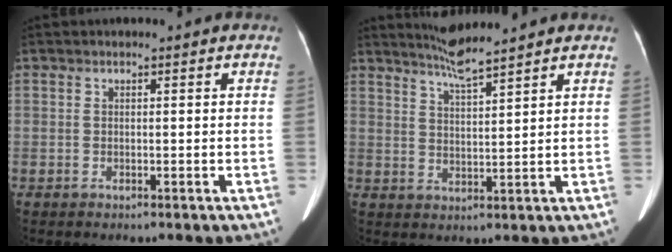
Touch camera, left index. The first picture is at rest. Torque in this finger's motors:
{"motor_torque": [-0.06, -0.18, -0.01, 0.00]}